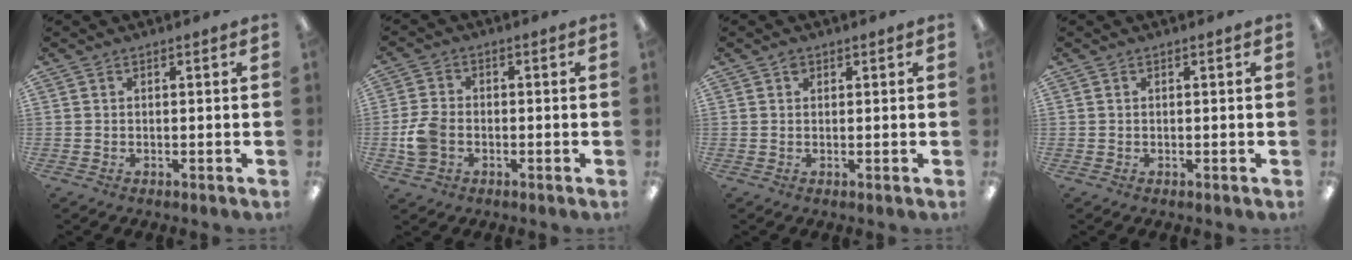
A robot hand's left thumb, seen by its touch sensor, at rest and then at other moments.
{"total": 6.6, "force": [-1.7, 4.9, 4.1], "torque": [-0.086, 0.012, -0.031]}
{"total": 1.1, "force": [0.6, 0.8, 0.5], "torque": [-0.012, 0.003, 0.011]}
{"total": 0.0}